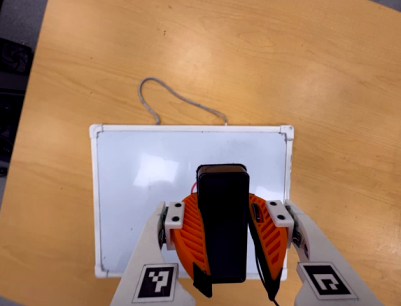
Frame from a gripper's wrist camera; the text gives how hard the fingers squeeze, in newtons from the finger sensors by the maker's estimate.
{"total": 9.2, "left": 7.6, "right": 10.9}